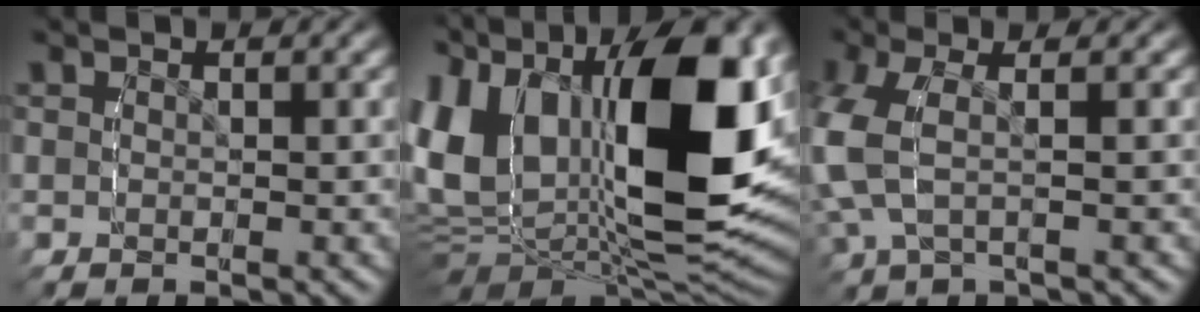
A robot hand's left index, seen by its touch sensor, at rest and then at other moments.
{"total": 22.6, "force": [-0.1, 15.1, 16.8], "torque": [-0.319, -0.041, 0.008]}
{"total": 6.6, "force": [-0.1, 4.7, 4.7], "torque": [-0.128, 0.003, -0.009]}